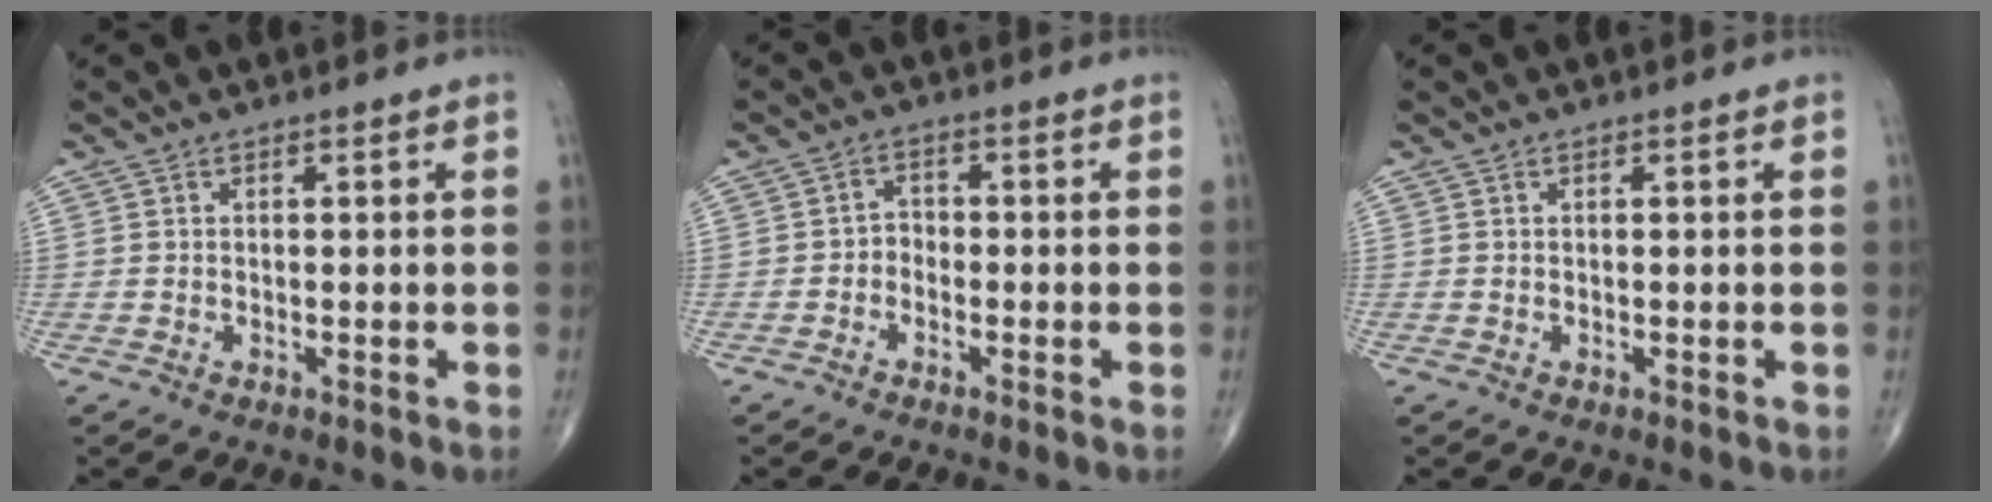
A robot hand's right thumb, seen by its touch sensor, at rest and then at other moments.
{"total": 2.3, "force": [-1.1, 1.7, 1.0], "torque": [-0.002, 0.013, -0.029]}
{"total": 0.0}